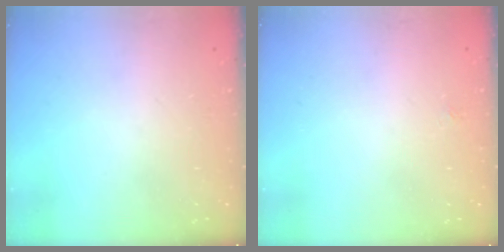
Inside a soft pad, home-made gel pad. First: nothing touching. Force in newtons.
{"total": 1.9, "press": 1.8, "slide": 0.4}